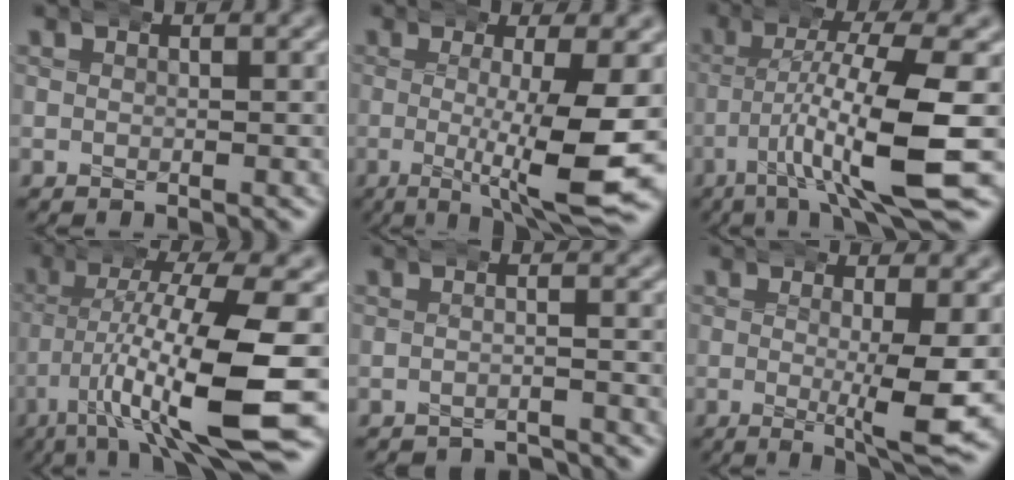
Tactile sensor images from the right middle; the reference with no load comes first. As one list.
[{"total": 7.8, "force": [-1.3, 0.4, 7.7], "torque": [-0.118, -0.009, -0.017]}, {"total": 7.0, "force": [-2.1, 0.3, 6.6], "torque": [-0.115, -0.011, -0.032]}, {"total": 9.7, "force": [-2.5, 1.7, 9.2], "torque": [-0.153, -0.012, -0.030]}, {"total": 3.0, "force": [-2.9, -0.3, -0.4], "torque": [0.012, -0.008, -0.048]}, {"total": 4.8, "force": [-0.9, -0.2, 4.7], "torque": [-0.077, -0.015, -0.013]}]